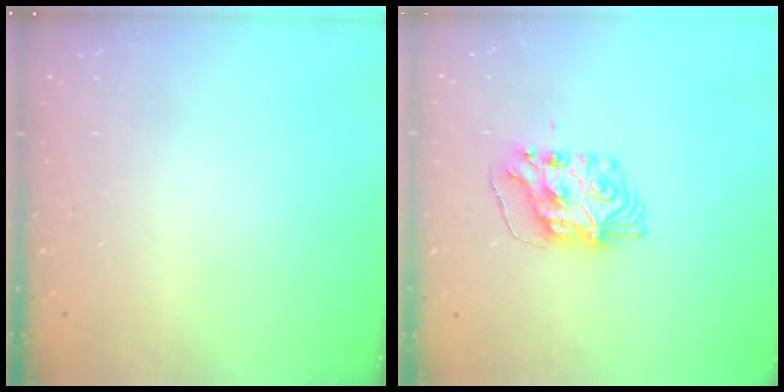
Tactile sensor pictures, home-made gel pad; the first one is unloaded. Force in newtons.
{"total": 9.3, "press": 9.3, "slide": 0.9}